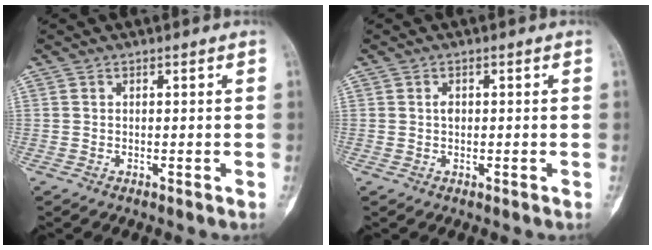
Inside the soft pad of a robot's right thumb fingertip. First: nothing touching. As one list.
[{"total": 1.2, "force": [0.1, 0.8, 0.9], "torque": [-0.011, 0.002, 0.000]}]